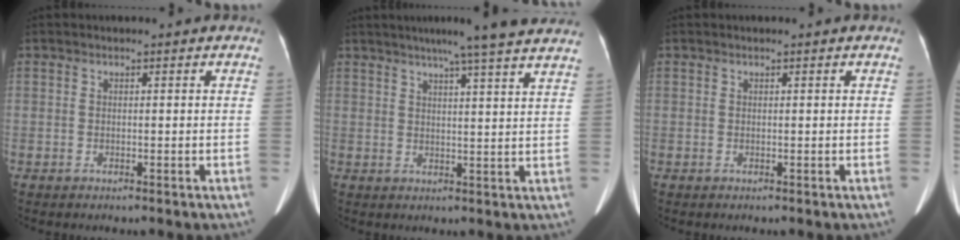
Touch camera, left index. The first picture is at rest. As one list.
[{"total": 14.4, "force": [12.0, -0.9, 8.0], "torque": [-0.121, 0.008, 0.137]}, {"total": 0.0}]